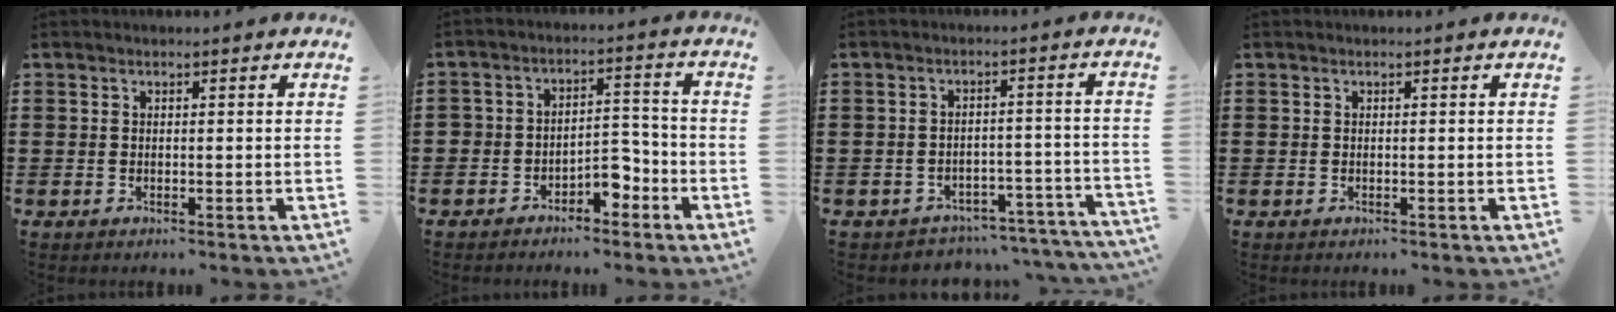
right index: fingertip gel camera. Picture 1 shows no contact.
{"total": 4.5, "force": [-3.3, 2.5, 1.7], "torque": [-0.031, 0.016, -0.066]}
{"total": 3.5, "force": [-3.5, 0.6, 0.6], "torque": [-0.015, 0.003, -0.073]}
{"total": 0.0}